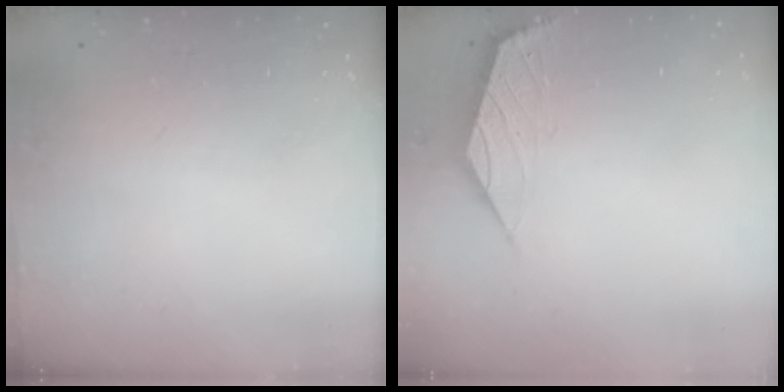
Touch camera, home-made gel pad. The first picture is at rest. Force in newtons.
{"total": 2.3, "press": 2.2, "slide": 0.6}